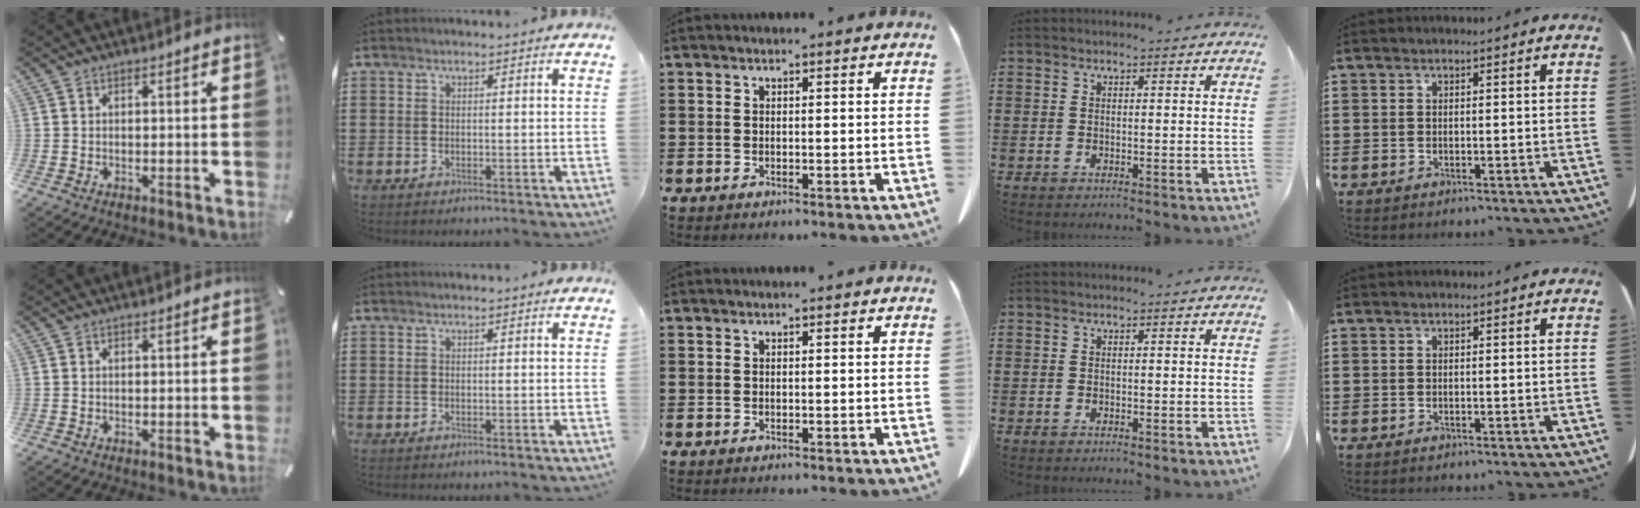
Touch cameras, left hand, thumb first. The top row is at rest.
{}